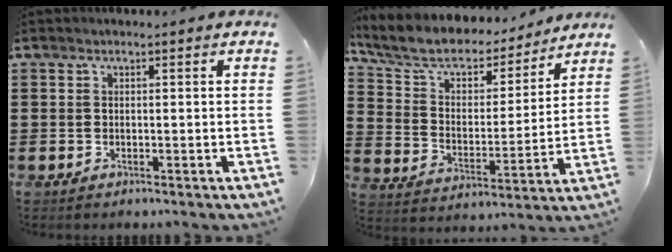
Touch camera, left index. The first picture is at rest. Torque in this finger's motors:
{"motor_torque": [1.45, -0.69, 0.34, 0.16]}